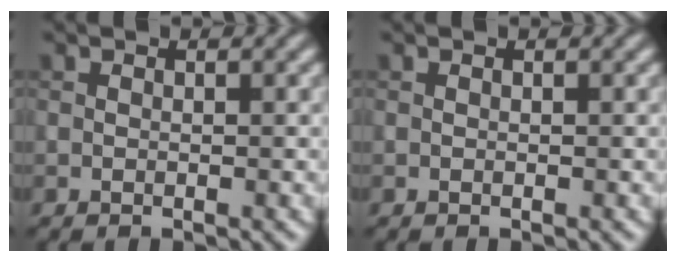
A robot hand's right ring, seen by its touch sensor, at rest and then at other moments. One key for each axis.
{"total": 0.0}